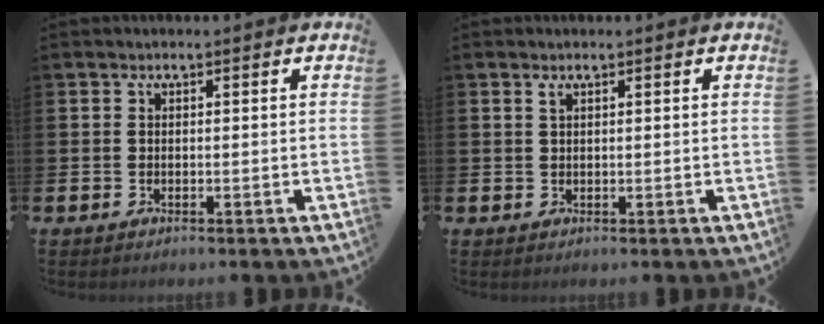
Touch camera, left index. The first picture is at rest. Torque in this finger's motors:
{"motor_torque": [0.17, -0.06, 0.03, 0.04]}